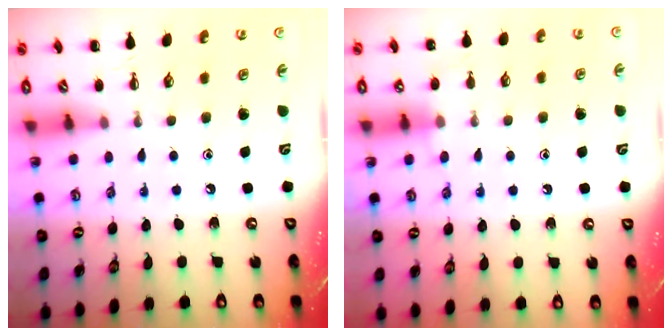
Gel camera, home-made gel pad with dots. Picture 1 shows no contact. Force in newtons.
{"total": 7.5, "press": 7.1, "slide": 2.2}